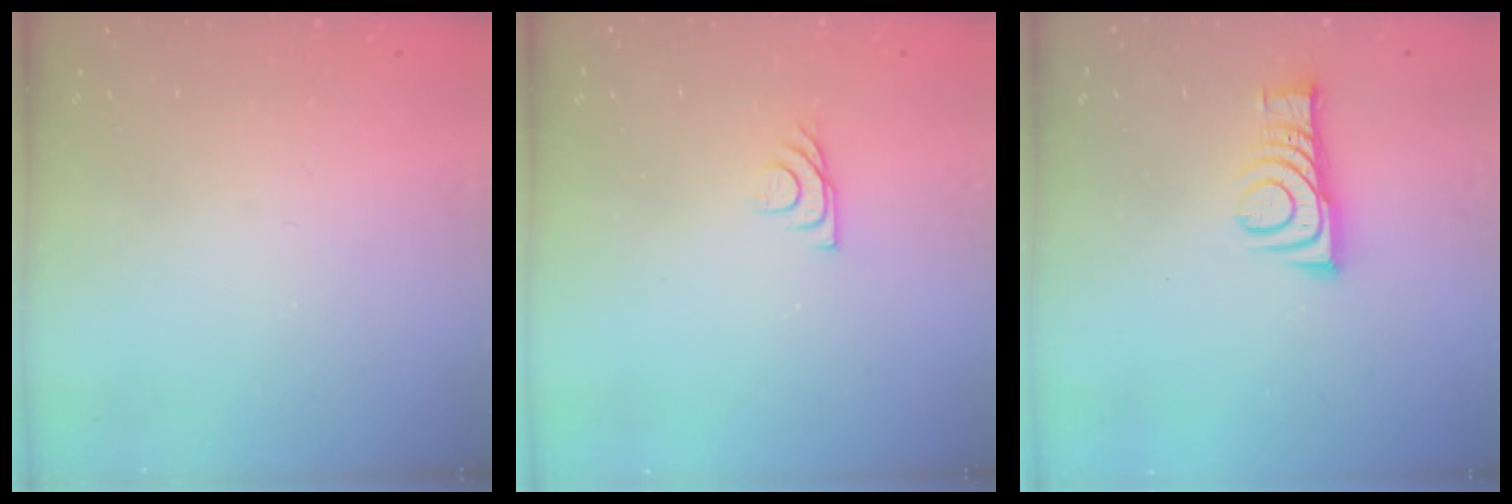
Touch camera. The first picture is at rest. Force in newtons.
{"total": 5.3, "press": 5.3, "slide": 0.6}
{"total": 8.8, "press": 8.8, "slide": 0.1}